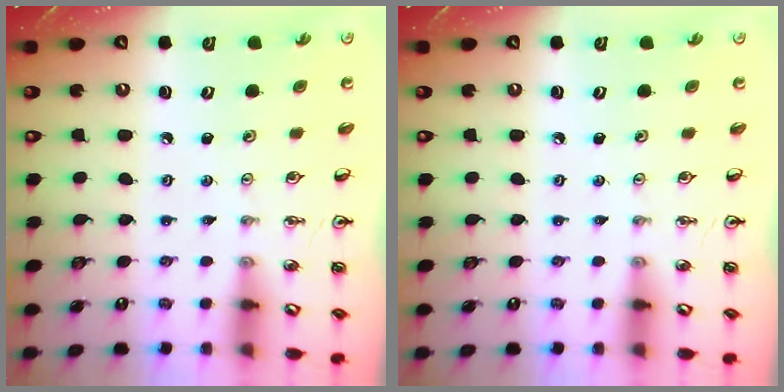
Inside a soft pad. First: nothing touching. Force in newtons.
{"total": 0.0}